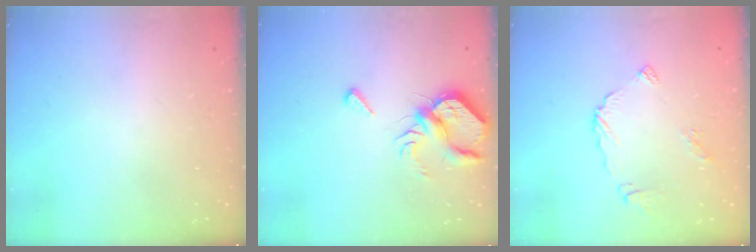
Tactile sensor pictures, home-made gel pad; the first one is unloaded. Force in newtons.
{"total": 6.7, "press": 6.6, "slide": 0.8}
{"total": 8.0, "press": 8.0, "slide": 0.9}